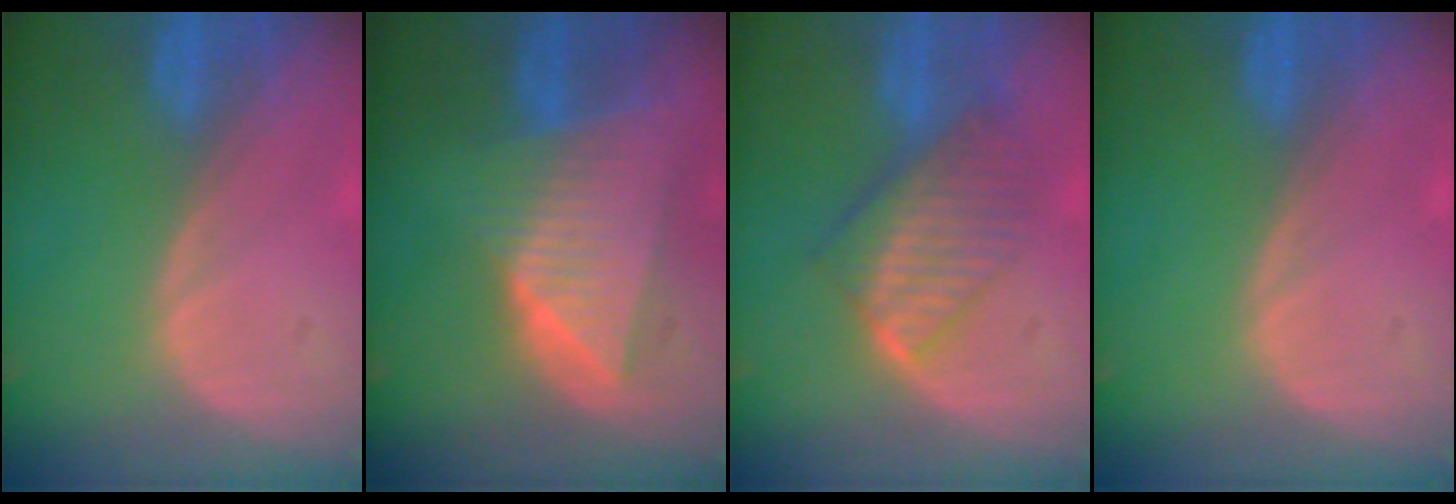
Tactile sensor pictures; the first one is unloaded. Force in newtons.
{"total": 9.1, "press": 8.1, "slide": 4.1}
{"total": 7.7, "press": 6.9, "slide": 3.5}
{"total": 0.0}